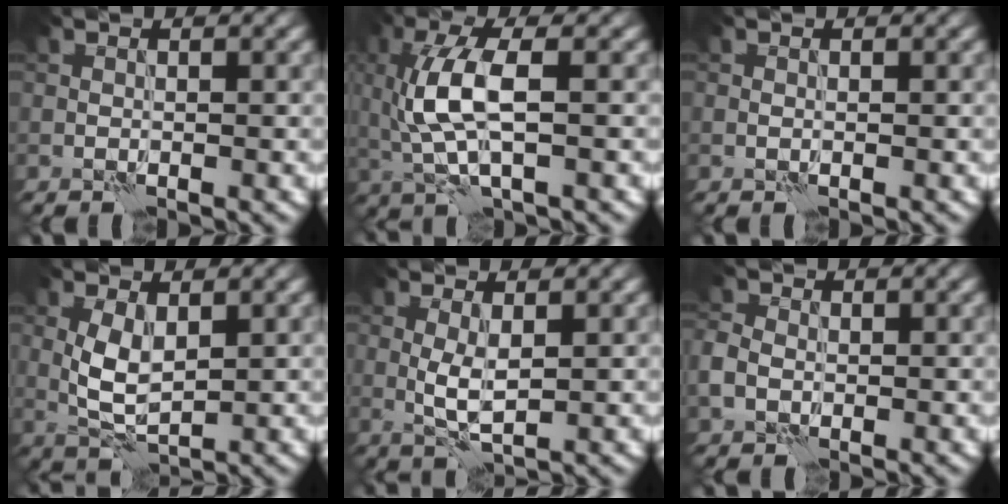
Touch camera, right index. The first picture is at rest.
{"total": 5.8, "force": [0.5, 2.1, 5.4], "torque": [-0.127, 0.001, 0.007]}
{"total": 0.0}
{"total": 3.6, "force": [0.8, 1.8, 3.0], "torque": [-0.070, 0.000, 0.018]}
{"total": 2.6, "force": [0.4, 0.9, 2.4], "torque": [-0.054, -0.003, 0.008]}
{"total": 2.3, "force": [-0.2, 2.0, 1.1], "torque": [-0.030, 0.000, -0.010]}